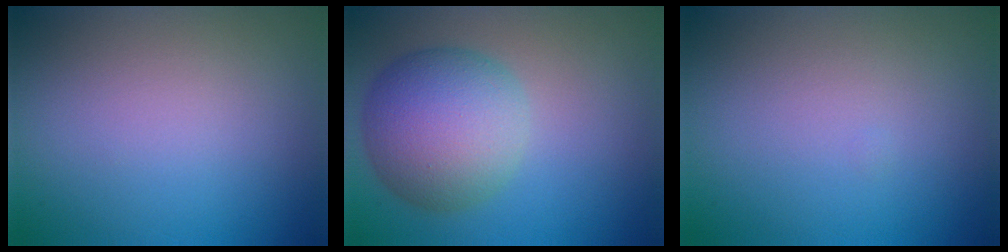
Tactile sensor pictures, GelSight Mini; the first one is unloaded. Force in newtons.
{"total": 8.1, "press": 8.1, "slide": 0.2}
{"total": 0.0}